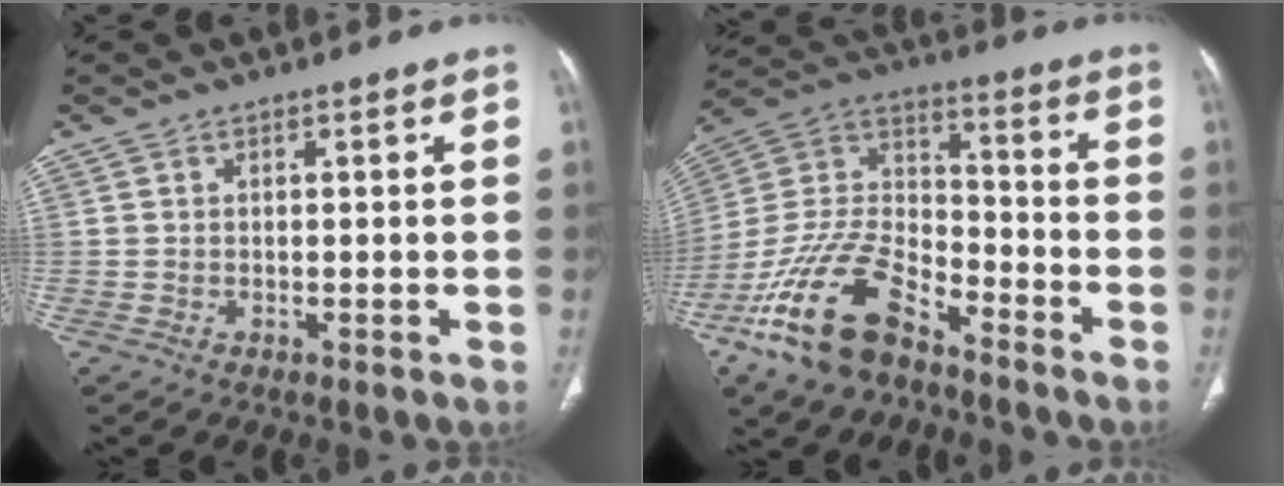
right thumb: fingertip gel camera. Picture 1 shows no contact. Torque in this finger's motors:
{"motor_torque": [3.20, 1.50, 1.55, -1.22, 0.57]}